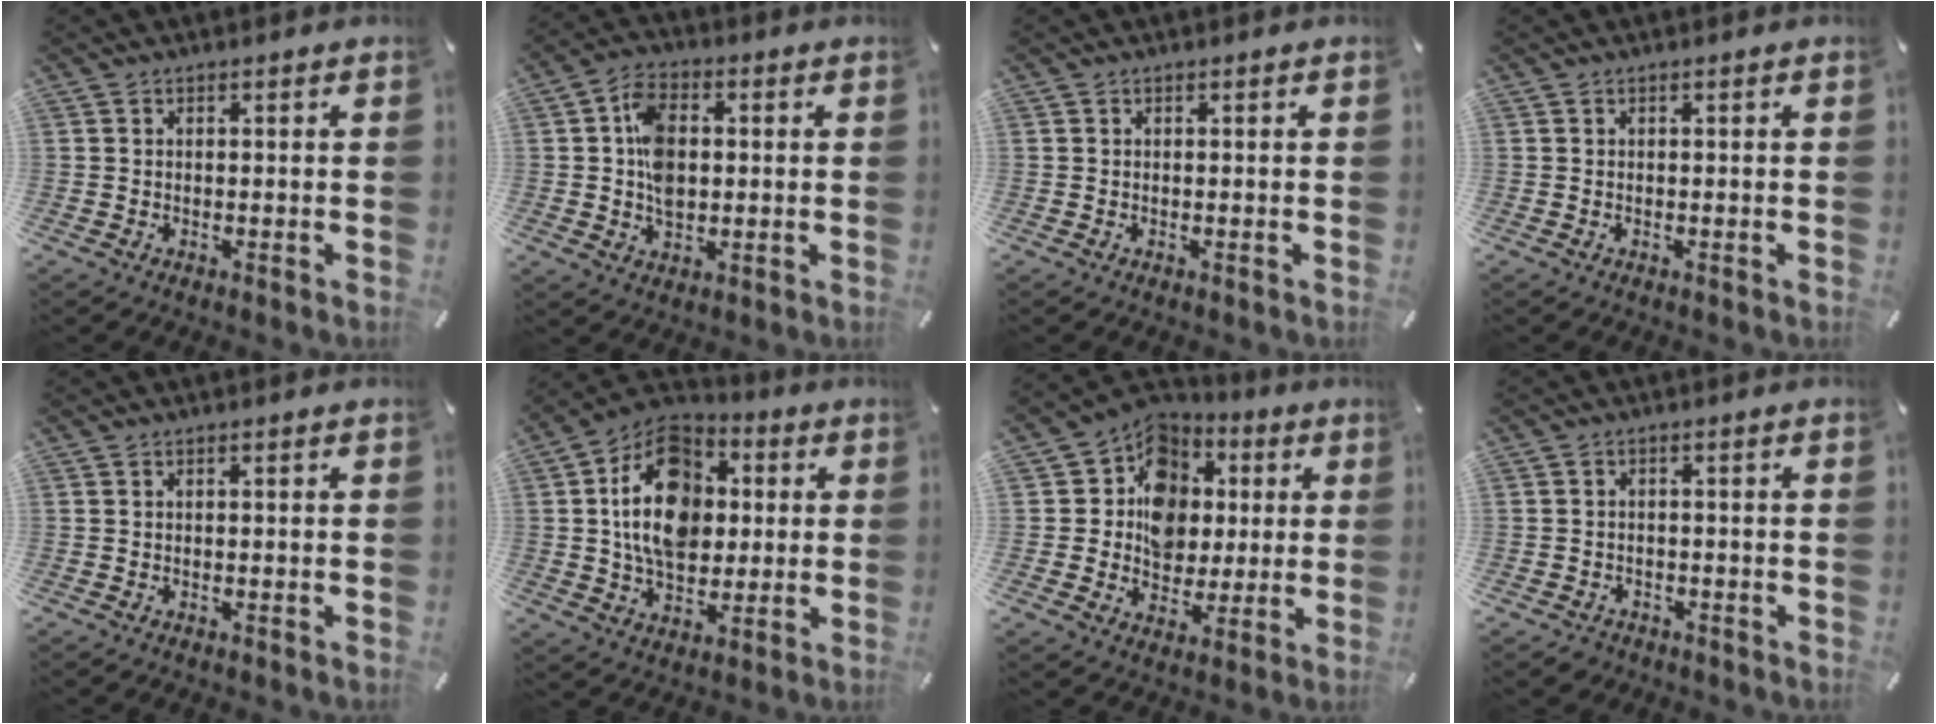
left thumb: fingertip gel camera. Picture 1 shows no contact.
{"total": 8.9, "force": [0.7, 6.2, 6.4], "torque": [-0.128, 0.005, 0.010]}
{"total": 0.0}
{"total": 0.0}
{"total": 0.0}
{"total": 16.5, "force": [1.9, 12.5, 10.6], "torque": [-0.196, 0.005, 0.032]}
{"total": 12.6, "force": [1.3, 11.5, 4.9], "torque": [-0.072, -0.009, 0.028]}
{"total": 2.2, "force": [-1.5, 1.6, 0.4], "torque": [-0.005, 0.011, -0.033]}